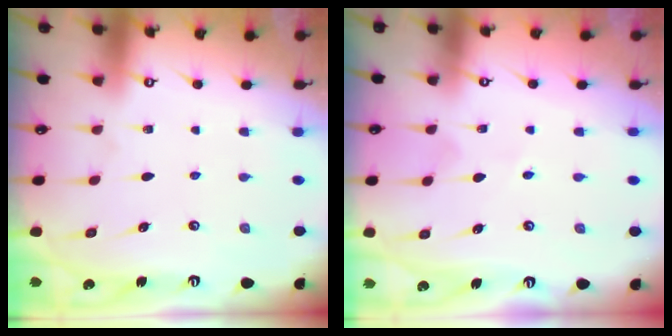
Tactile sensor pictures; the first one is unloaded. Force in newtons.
{"total": 1.8, "press": 1.8, "slide": 0.4}